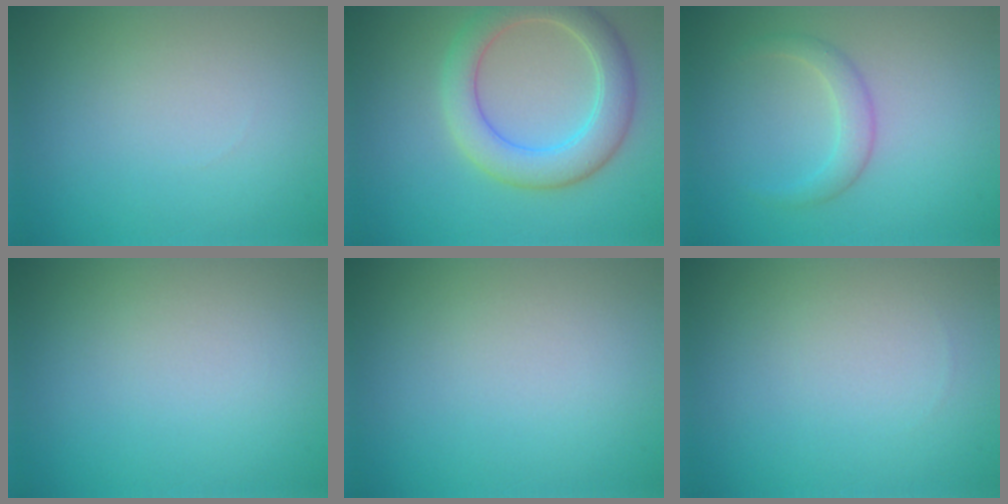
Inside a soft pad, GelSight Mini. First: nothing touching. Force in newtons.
{"total": 5.8, "press": 5.7, "slide": 0.7}
{"total": 1.9, "press": 1.9, "slide": 0.1}
{"total": 0.0}
{"total": 0.0}
{"total": 0.0}